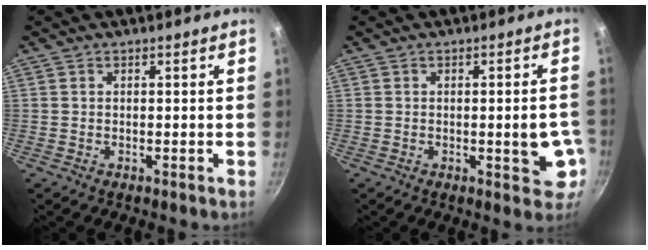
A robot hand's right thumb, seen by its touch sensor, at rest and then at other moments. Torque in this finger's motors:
{"motor_torque": [2.93, 2.08, 1.84, -0.66, 0.72]}